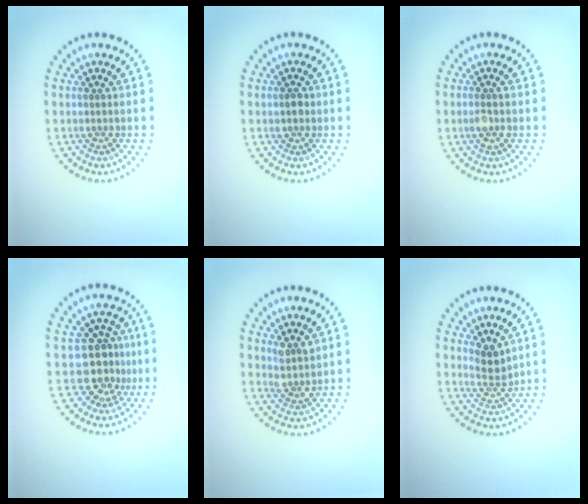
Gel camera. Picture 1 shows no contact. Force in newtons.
{"total": 1.0, "press": 1.0, "slide": 0.3}
{"total": 1.4, "press": 1.3, "slide": 0.7}
{"total": 4.0, "press": 3.3, "slide": 2.3}
{"total": 2.1, "press": 1.6, "slide": 1.4}
{"total": 2.1, "press": 1.4, "slide": 1.5}